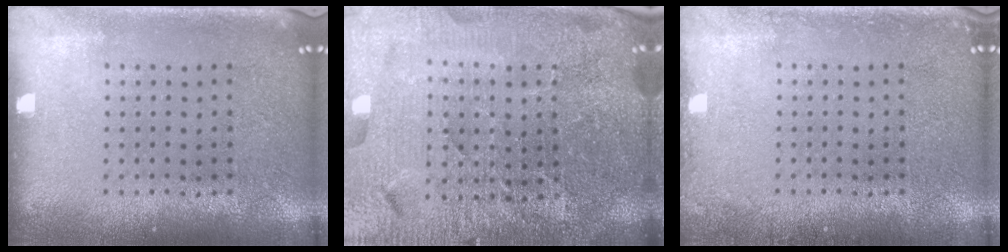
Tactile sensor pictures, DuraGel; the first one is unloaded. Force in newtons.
{"total": 5.7, "press": 5.1, "slide": 2.5}
{"total": 1.1, "press": 1.1, "slide": 0.1}